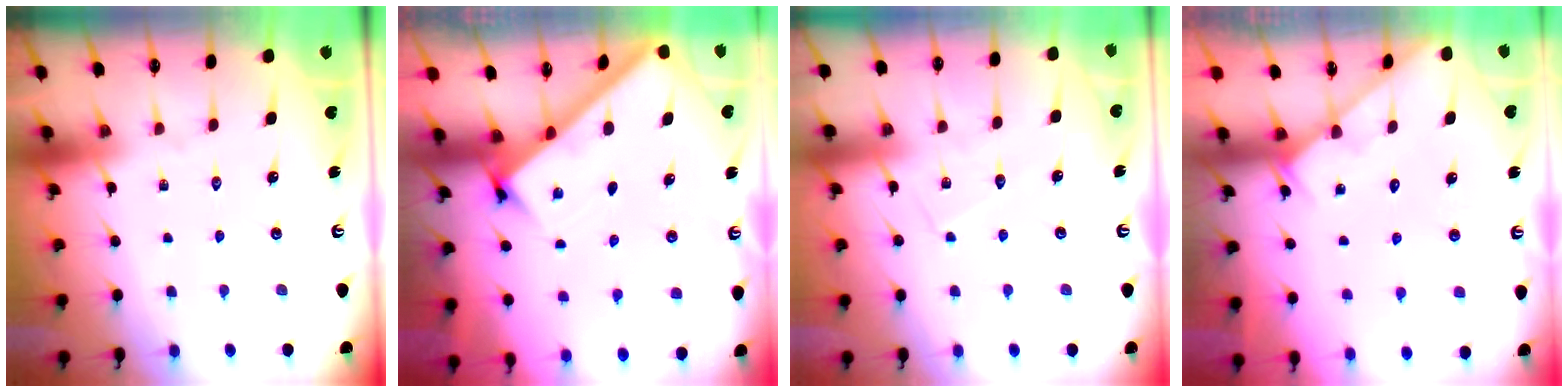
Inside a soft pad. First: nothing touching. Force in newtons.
{"total": 2.7, "press": 2.7, "slide": 0.3}
{"total": 5.5, "press": 5.5, "slide": 0.3}
{"total": 4.6, "press": 4.6, "slide": 0.4}